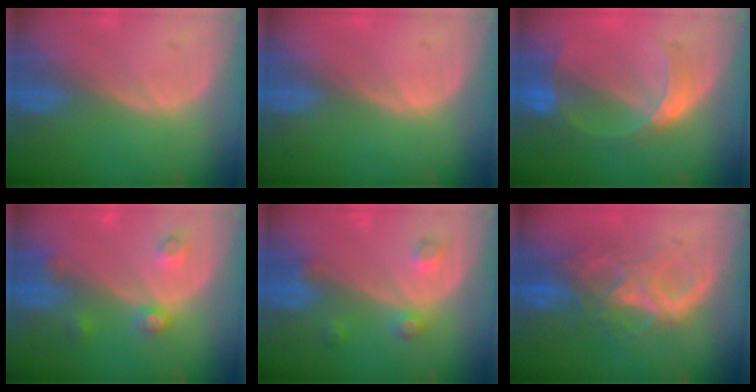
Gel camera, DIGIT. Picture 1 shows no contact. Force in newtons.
{"total": 0.0}
{"total": 6.7, "press": 5.9, "slide": 3.2}
{"total": 4.0, "press": 3.5, "slide": 1.9}
{"total": 3.7, "press": 3.4, "slide": 1.5}
{"total": 8.7, "press": 7.5, "slide": 4.3}